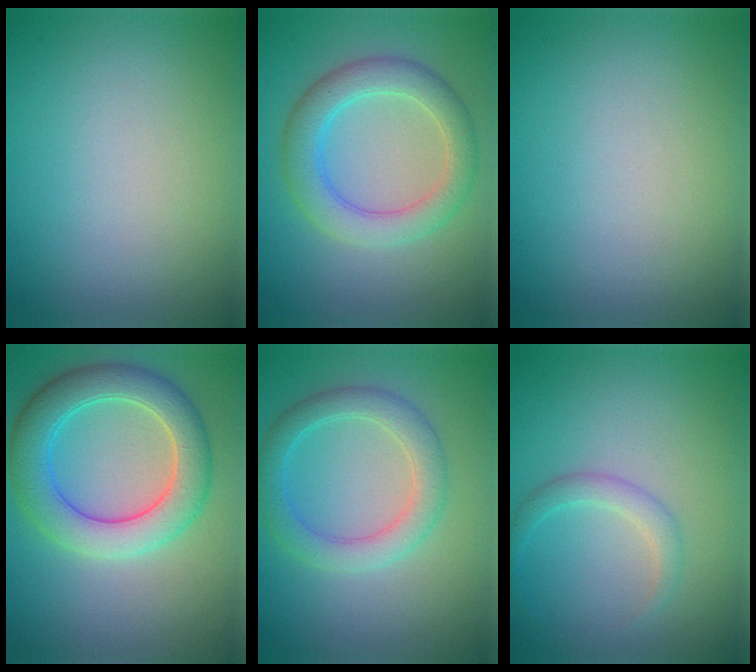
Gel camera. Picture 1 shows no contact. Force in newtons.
{"total": 4.6, "press": 4.6, "slide": 0.1}
{"total": 0.0}
{"total": 6.4, "press": 6.4, "slide": 0.1}
{"total": 3.5, "press": 3.5, "slide": 0.2}
{"total": 1.7, "press": 1.7, "slide": 0.1}